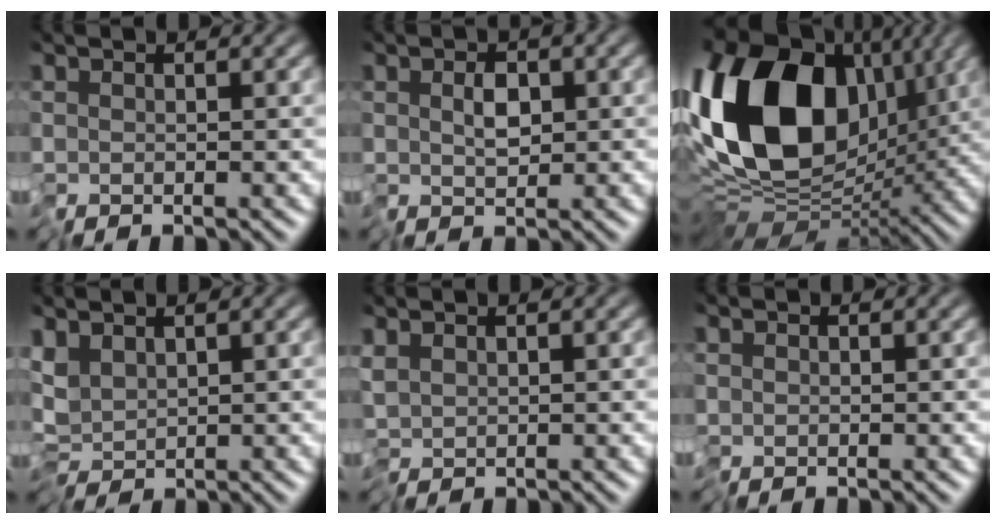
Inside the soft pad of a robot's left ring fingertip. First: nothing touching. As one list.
[{"total": 2.6, "force": [-0.3, 1.4, 2.2], "torque": [-0.030, -0.001, -0.004]}, {"total": 16.9, "force": [2.6, 11.2, 12.4], "torque": [-0.246, 0.025, 0.023]}, {"total": 2.8, "force": [0.2, 1.6, 2.4], "torque": [-0.045, 0.004, -0.003]}, {"total": 1.1, "force": [0.2, 0.4, 1.0], "torque": [-0.023, 0.001, 0.004]}, {"total": 0.0}]